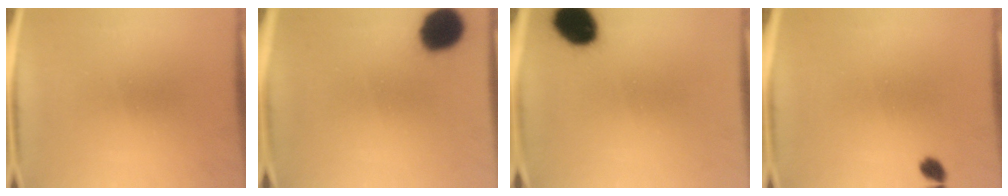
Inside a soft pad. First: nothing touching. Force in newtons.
{"total": 13.0}
{"total": 9.8}
{"total": 1.9}